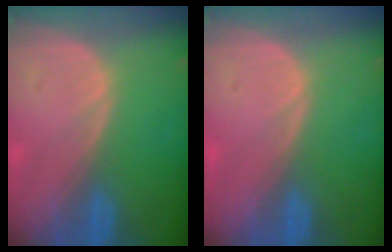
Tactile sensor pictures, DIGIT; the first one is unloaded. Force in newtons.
{"total": 0.5, "press": 0.1, "slide": 0.5}